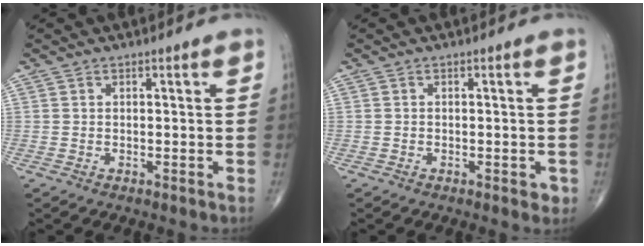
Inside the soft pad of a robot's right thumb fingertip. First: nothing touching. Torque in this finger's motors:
{"motor_torque": [0.26, 0.43, 0.01, -0.09, 0.07]}